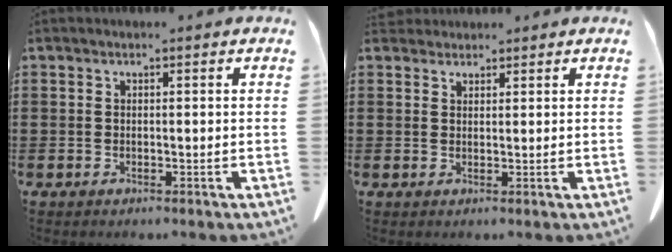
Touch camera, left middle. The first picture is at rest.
{"total": 2.0, "force": [1.9, 0.8, 0.1], "torque": [0.000, 0.000, 0.035]}